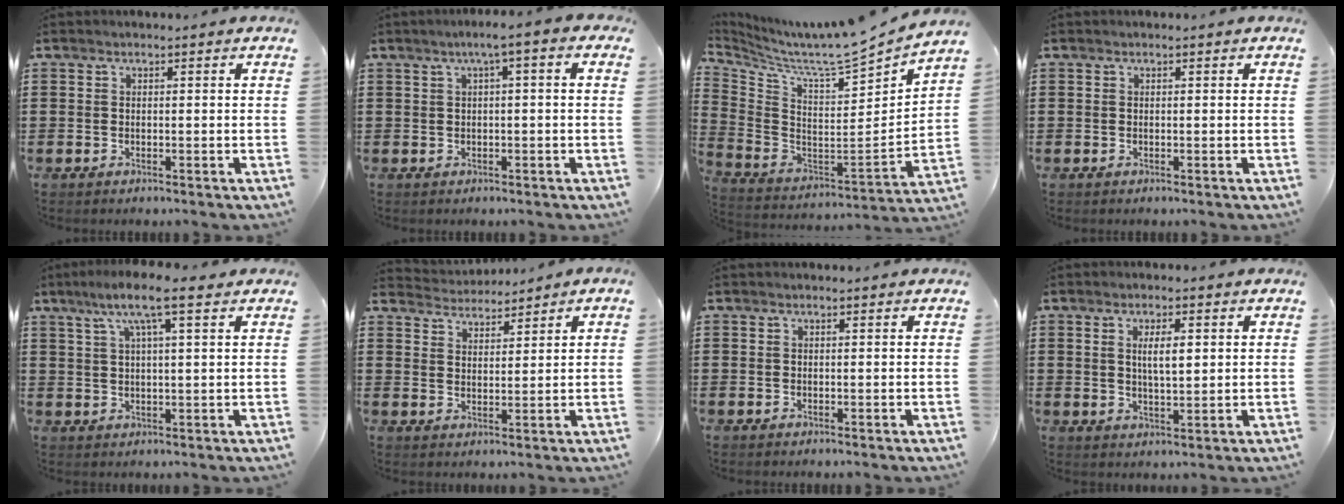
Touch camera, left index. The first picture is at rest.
{"total": 2.5, "force": [0.1, 0.1, 2.5], "torque": [-0.045, 0.004, 0.000]}
{"total": 6.6, "force": [6.2, -0.2, 2.2], "torque": [-0.073, -0.067, 0.095]}
{"total": 0.0}
{"total": 7.7, "force": [4.6, 1.0, 6.0], "torque": [-0.130, 0.004, 0.078]}
{"total": 3.4, "force": [3.3, 0.7, -0.1], "torque": [-0.011, -0.012, 0.061]}
{"total": 0.0}
{"total": 4.2, "force": [1.2, 1.2, 3.9], "torque": [-0.071, 0.004, 0.017]}